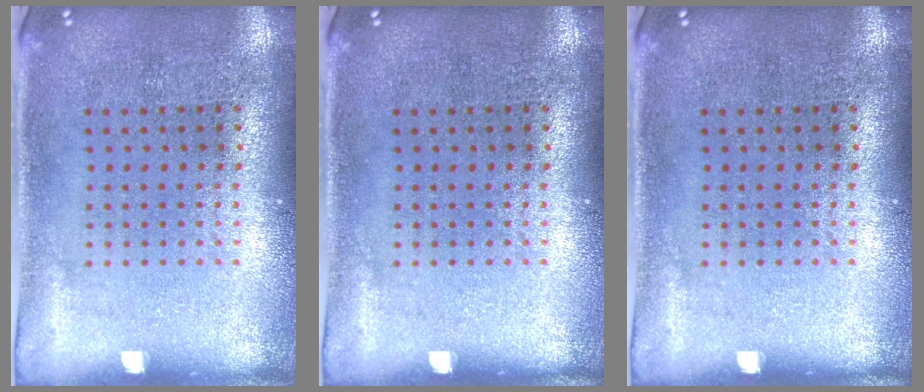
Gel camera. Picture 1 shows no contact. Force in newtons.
{"total": 0.0}
{"total": 0.0}